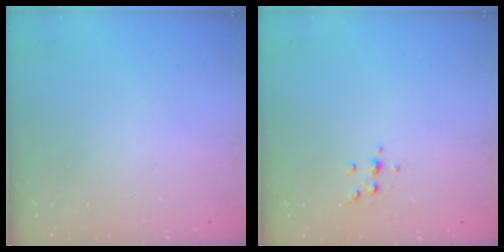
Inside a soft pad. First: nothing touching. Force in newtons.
{"total": 3.8, "press": 3.6, "slide": 1.2}